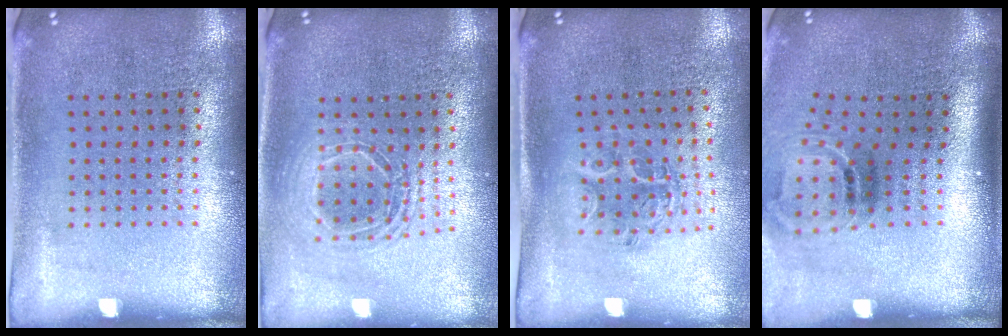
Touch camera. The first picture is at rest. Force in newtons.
{"total": 1.6, "press": 1.4, "slide": 0.9}
{"total": 1.1, "press": 1.1, "slide": 0.2}
{"total": 1.8, "press": 1.1, "slide": 1.4}